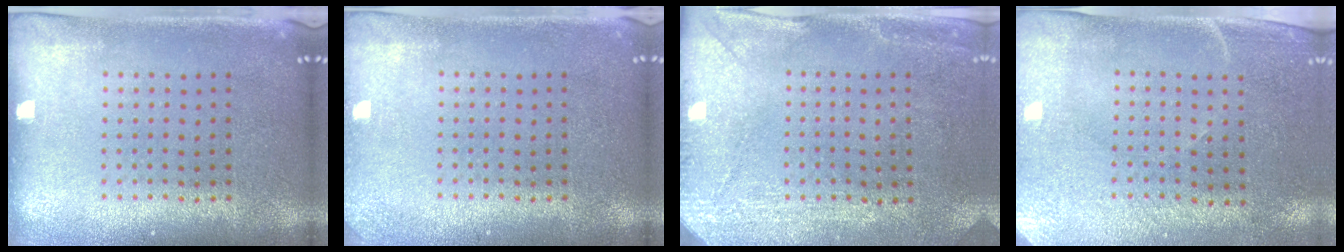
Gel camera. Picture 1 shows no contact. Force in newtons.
{"total": 1.1, "press": 1.1, "slide": 0.1}
{"total": 2.9, "press": 2.4, "slide": 1.6}
{"total": 2.9, "press": 2.5, "slide": 1.5}